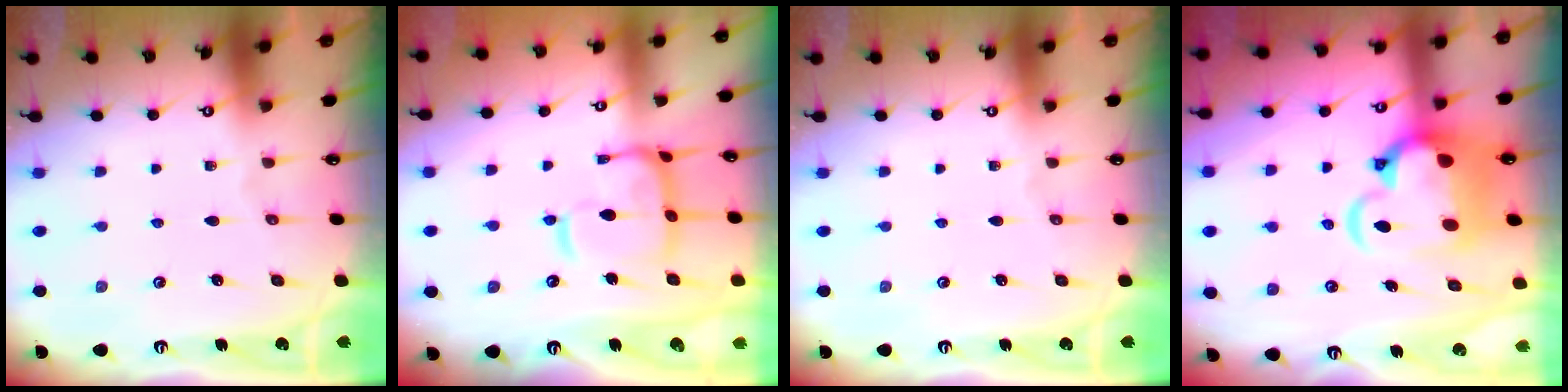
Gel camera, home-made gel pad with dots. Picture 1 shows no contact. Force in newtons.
{"total": 9.8, "press": 9.7, "slide": 1.3}
{"total": 0.0}
{"total": 9.3, "press": 9.0, "slide": 2.4}